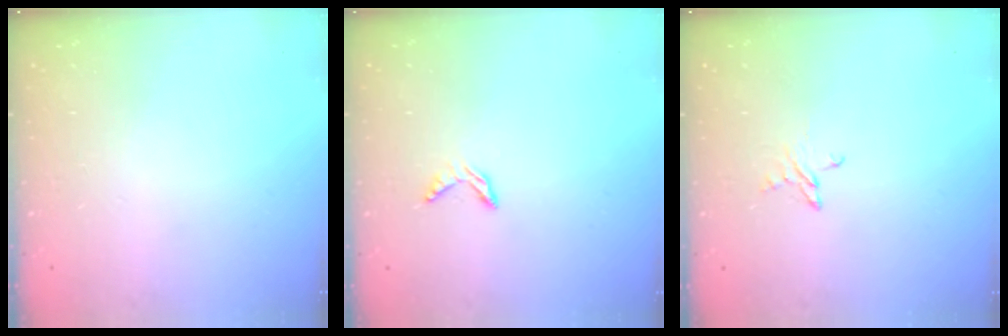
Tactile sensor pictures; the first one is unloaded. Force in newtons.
{"total": 5.3, "press": 5.2, "slide": 0.5}
{"total": 3.4, "press": 3.4, "slide": 0.4}